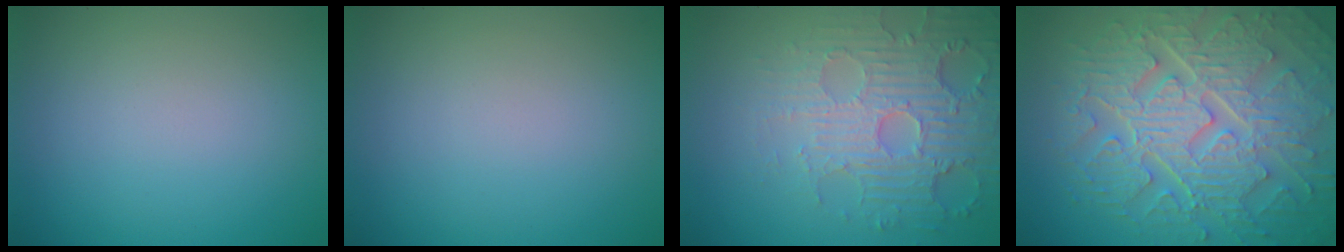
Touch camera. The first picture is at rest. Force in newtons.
{"total": 0.0}
{"total": 4.5, "press": 4.4, "slide": 0.6}
{"total": 10.4, "press": 7.1, "slide": 7.5}